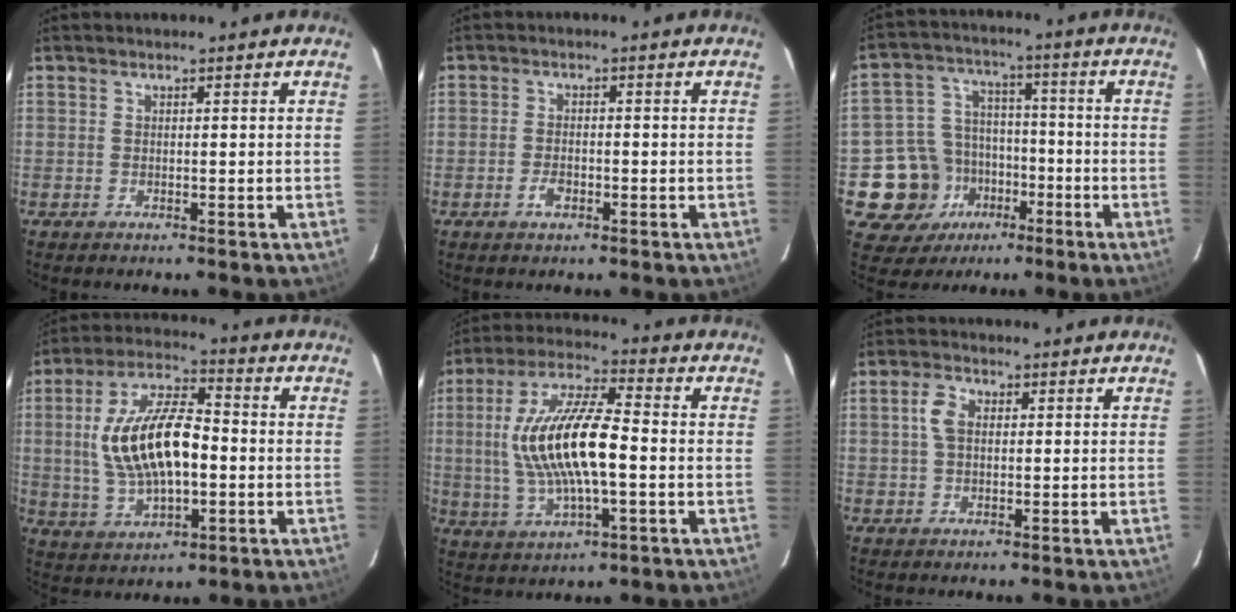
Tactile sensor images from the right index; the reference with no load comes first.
{"total": 2.7, "force": [-1.3, 1.5, 1.9], "torque": [-0.039, 0.000, -0.024]}
{"total": 13.1, "force": [-5.9, 11.2, 3.6], "torque": [-0.102, 0.035, -0.080]}
{"total": 16.4, "force": [-0.5, 7.5, 14.6], "torque": [-0.288, 0.012, 0.000]}
{"total": 16.4, "force": [-0.7, 5.3, 15.5], "torque": [-0.308, 0.008, -0.011]}
{"total": 3.8, "force": [0.6, 2.5, 2.8], "torque": [-0.057, 0.011, 0.012]}